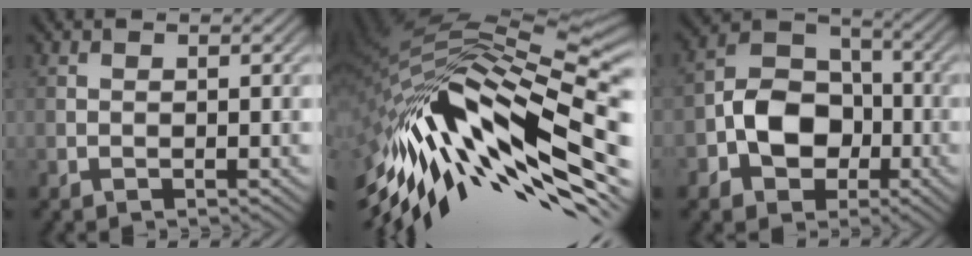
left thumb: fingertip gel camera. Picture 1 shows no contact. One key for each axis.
{"total": 18.2, "fx": -7.4, "fy": 6.7, "fz": 15.3, "tx": -0.288, "ty": -0.008, "tz": -0.137}
{"total": 8.9, "fx": -2.7, "fy": 6.7, "fz": 5.2, "tx": -0.100, "ty": 0.001, "tz": -0.067}